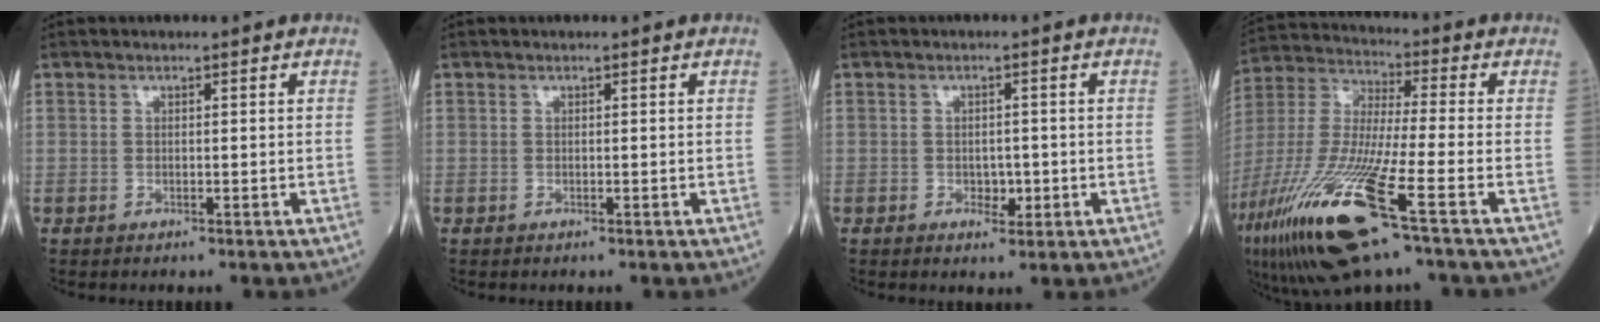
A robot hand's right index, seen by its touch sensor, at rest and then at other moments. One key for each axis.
{"total": 0.0}
{"total": 2.4, "fx": -0.7, "fy": 1.4, "fz": 1.8, "tx": -0.020, "ty": 0.003, "tz": -0.005}
{"total": 22.1, "fx": -11.3, "fy": 2.1, "fz": 18.9, "tx": -0.433, "ty": -0.064, "tz": -0.217}